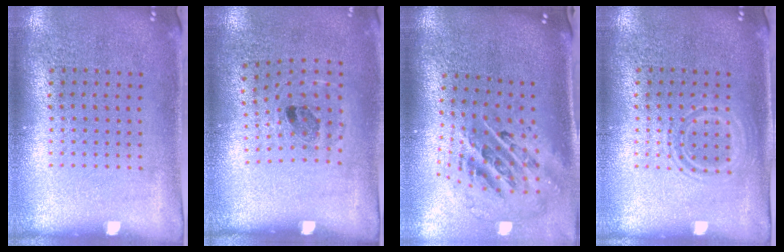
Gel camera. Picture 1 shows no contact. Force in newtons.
{"total": 1.0, "press": 0.7, "slide": 0.7}
{"total": 2.8, "press": 1.9, "slide": 2.1}
{"total": 1.1, "press": 1.0, "slide": 0.5}